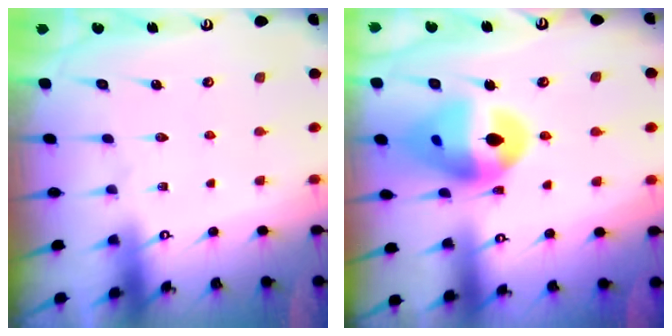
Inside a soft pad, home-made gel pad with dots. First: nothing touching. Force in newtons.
{"total": 16.3, "press": 16.2, "slide": 1.7}